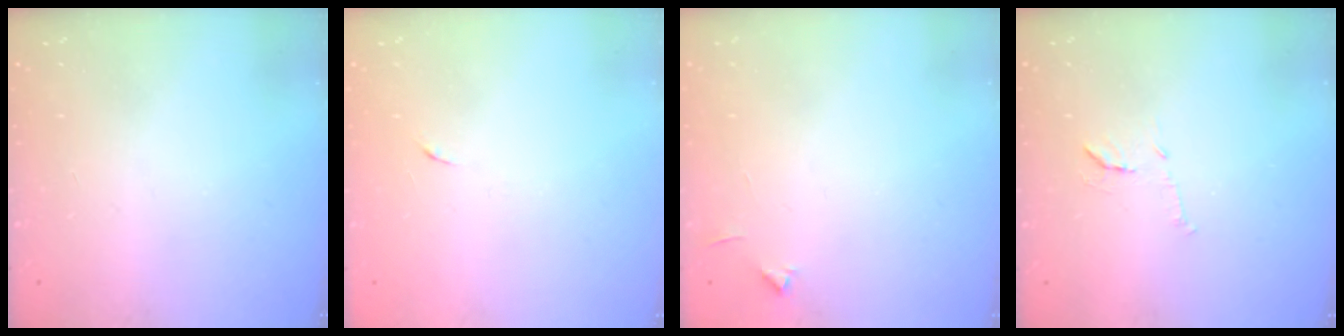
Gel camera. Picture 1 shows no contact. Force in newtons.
{"total": 4.0, "press": 3.9, "slide": 0.8}
{"total": 4.0, "press": 3.9, "slide": 0.5}
{"total": 9.1, "press": 9.1, "slide": 0.4}